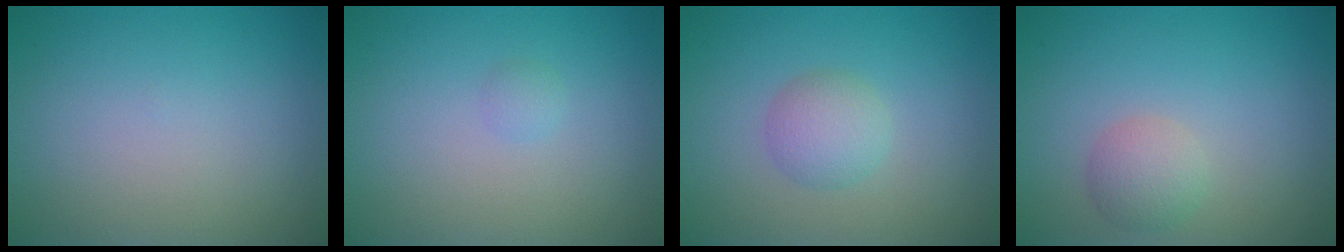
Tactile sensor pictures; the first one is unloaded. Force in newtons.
{"total": 0.6, "press": 0.6, "slide": 0.1}
{"total": 2.4, "press": 2.4, "slide": 0.1}
{"total": 2.2, "press": 2.2, "slide": 0.1}